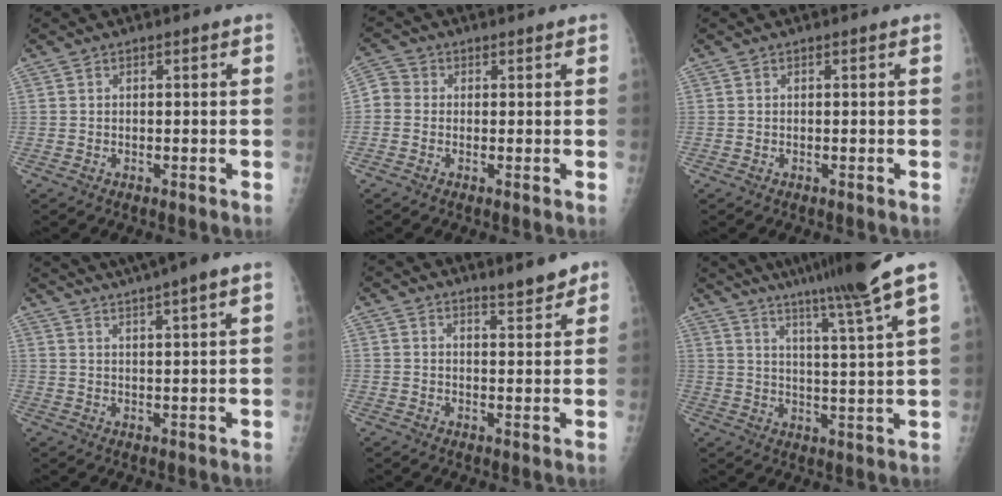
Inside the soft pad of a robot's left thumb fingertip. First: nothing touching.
{"total": 4.0, "force": [0.0, 3.6, 1.6], "torque": [-0.025, 0.008, -0.013]}
{"total": 0.0}
{"total": 13.4, "force": [10.3, 0.8, 8.5], "torque": [-0.134, 0.005, 0.145]}
{"total": 4.4, "force": [3.5, 1.0, 2.4], "torque": [-0.023, -0.027, 0.049]}
{"total": 16.8, "force": [12.9, -1.4, 10.7], "torque": [-0.166, -0.068, 0.190]}